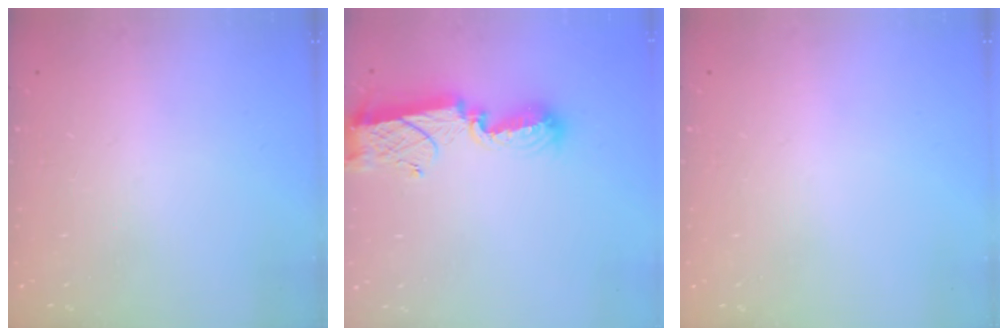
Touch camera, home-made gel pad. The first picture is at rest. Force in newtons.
{"total": 11.4, "press": 11.4, "slide": 0.8}
{"total": 0.0}